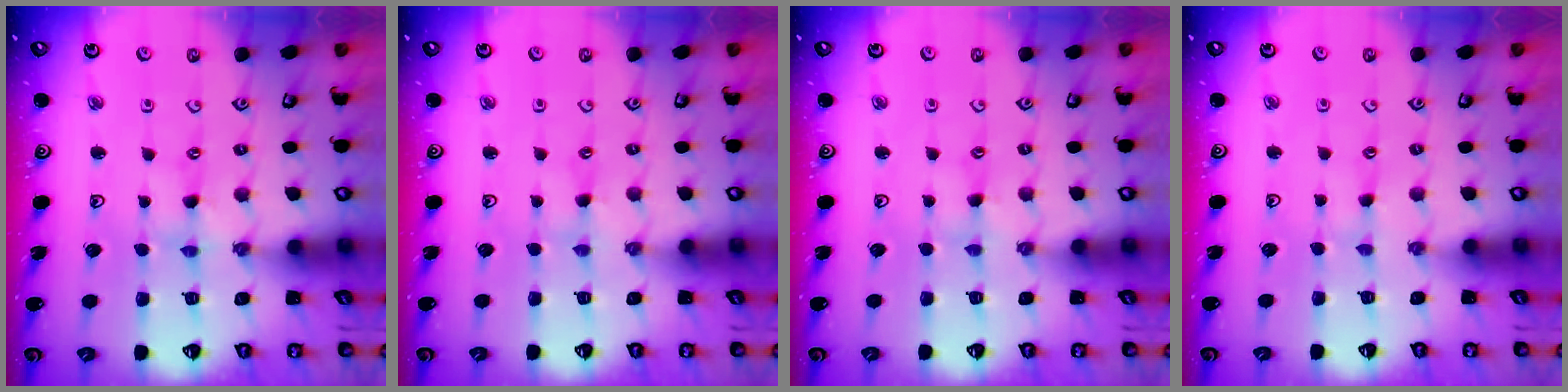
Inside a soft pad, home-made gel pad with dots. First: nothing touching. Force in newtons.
{"total": 0.8, "press": 0.8, "slide": 0.2}
{"total": 1.8, "press": 1.8, "slide": 0.2}
{"total": 0.9, "press": 0.9, "slide": 0.2}